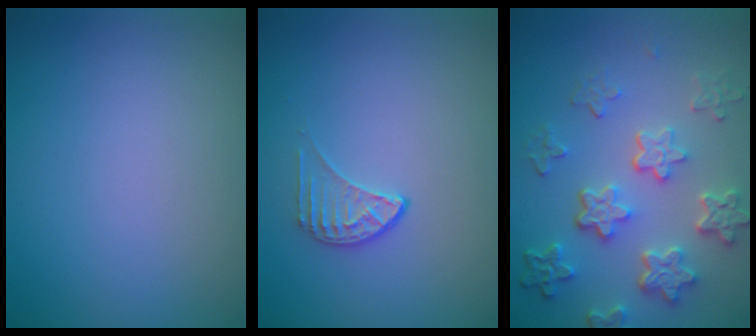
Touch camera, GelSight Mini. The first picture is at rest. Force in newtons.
{"total": 1.6, "press": 1.0, "slide": 1.2}
{"total": 5.9, "press": 4.4, "slide": 3.9}